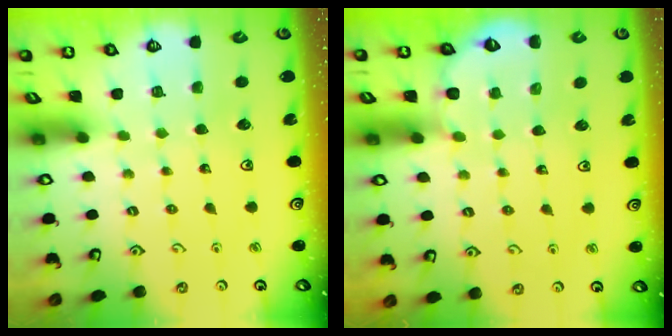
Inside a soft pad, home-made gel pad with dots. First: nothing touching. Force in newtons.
{"total": 3.2, "press": 2.7, "slide": 1.7}